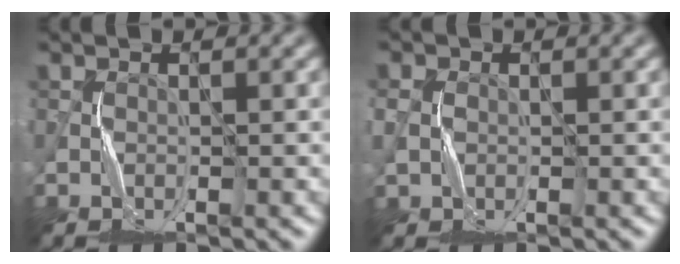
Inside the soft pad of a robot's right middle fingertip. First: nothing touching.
{"total": 1.7, "force": [0.0, 1.5, 0.8], "torque": [-0.019, 0.000, -0.002]}